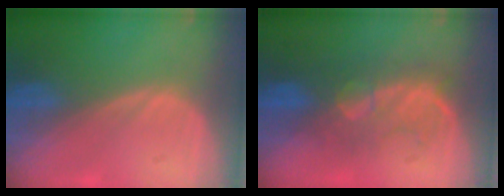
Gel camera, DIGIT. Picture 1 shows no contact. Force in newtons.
{"total": 8.0, "press": 7.8, "slide": 2.0}